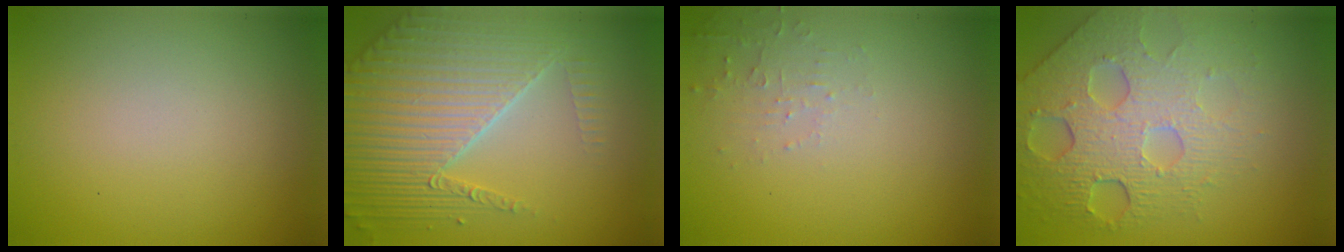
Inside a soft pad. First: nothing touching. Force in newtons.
{"total": 7.4, "press": 5.6, "slide": 4.8}
{"total": 1.5, "press": 1.5, "slide": 0.3}
{"total": 8.1, "press": 5.4, "slide": 6.1}